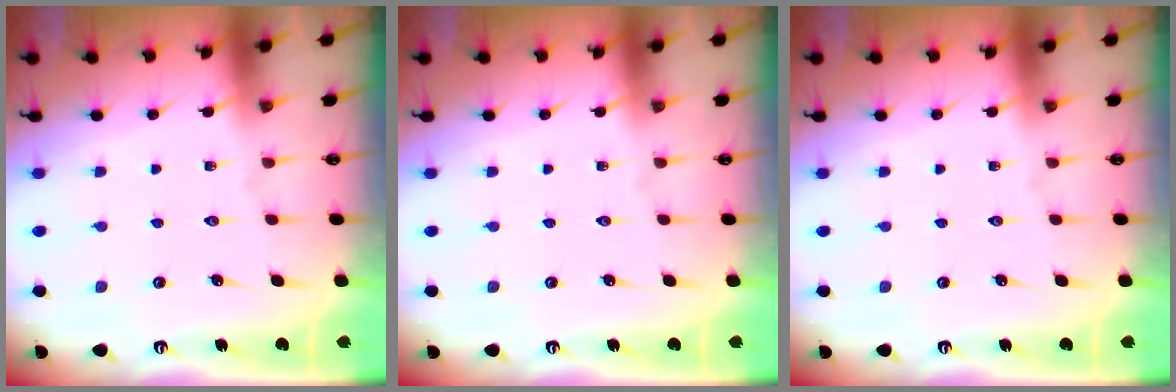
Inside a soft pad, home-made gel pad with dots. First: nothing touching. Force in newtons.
{"total": 0.0}
{"total": 0.0}